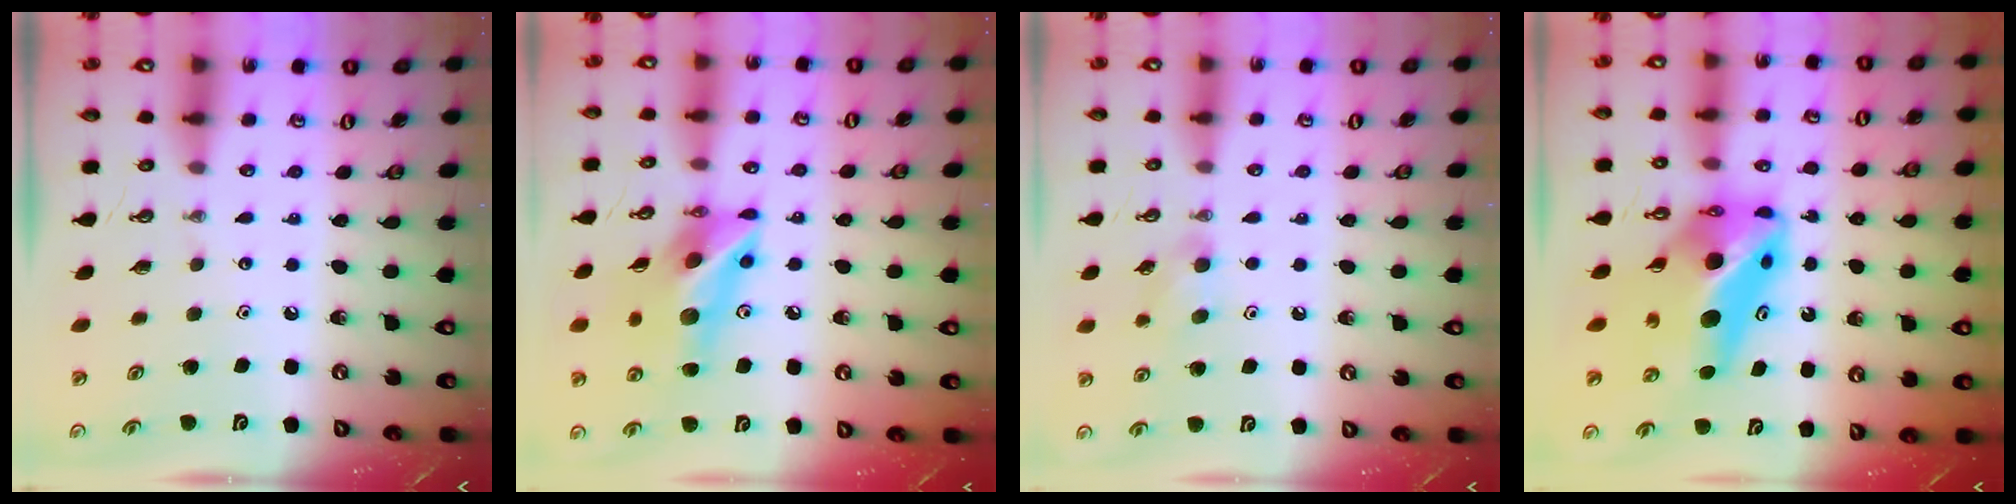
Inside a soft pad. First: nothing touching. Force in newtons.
{"total": 14.7, "press": 14.4, "slide": 2.9}
{"total": 7.8, "press": 7.4, "slide": 2.3}
{"total": 12.5, "press": 12.2, "slide": 2.8}